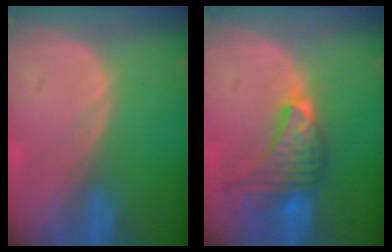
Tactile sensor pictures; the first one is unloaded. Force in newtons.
{"total": 7.6, "press": 7.6, "slide": 1.0}